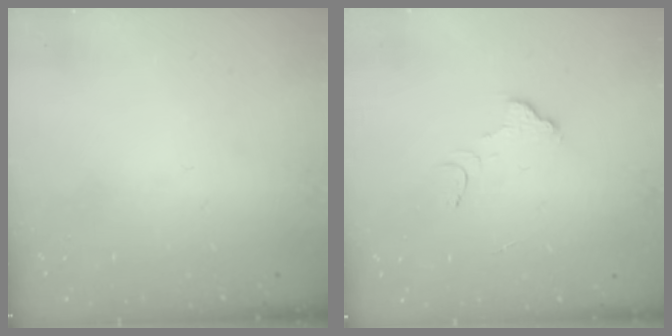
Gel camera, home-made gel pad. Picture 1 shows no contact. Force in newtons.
{"total": 3.3, "press": 3.3, "slide": 0.2}